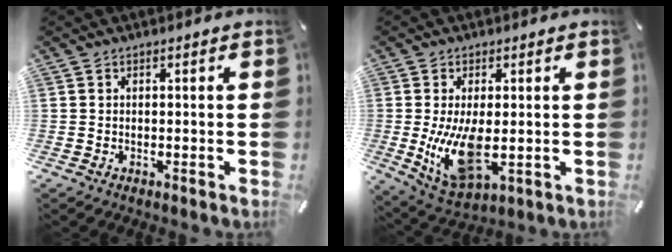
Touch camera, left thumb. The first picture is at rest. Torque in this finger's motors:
{"motor_torque": [0.36, 0.52, 1.27, -0.01, 0.52]}